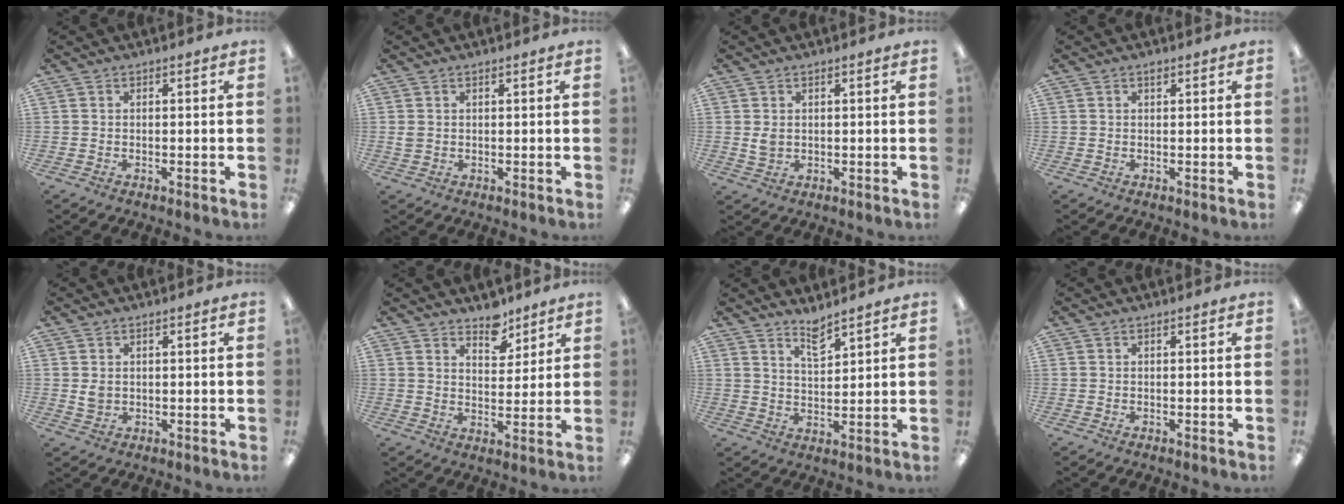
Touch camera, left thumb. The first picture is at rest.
{"total": 1.1, "force": [0.5, 0.8, 0.6], "torque": [-0.014, 0.003, 0.009]}
{"total": 2.3, "force": [0.8, 1.6, 1.4], "torque": [-0.029, 0.003, 0.015]}
{"total": 0.9, "force": [0.6, 0.3, 0.5], "torque": [-0.004, 0.000, 0.009]}
{"total": 2.2, "force": [0.8, 1.7, 1.1], "torque": [-0.024, 0.003, 0.014]}
{"total": 6.8, "force": [5.6, 3.2, 2.0], "torque": [-0.008, -0.038, 0.096]}
{"total": 5.1, "force": [4.5, 1.1, 2.1], "torque": [-0.036, -0.029, 0.079]}
{"total": 0.0}